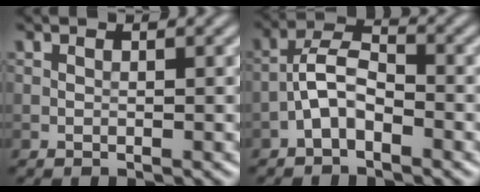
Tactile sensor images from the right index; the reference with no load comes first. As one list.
[{"total": 3.5, "force": [-1.9, 1.5, 2.5], "torque": [-0.043, 0.015, -0.045]}]